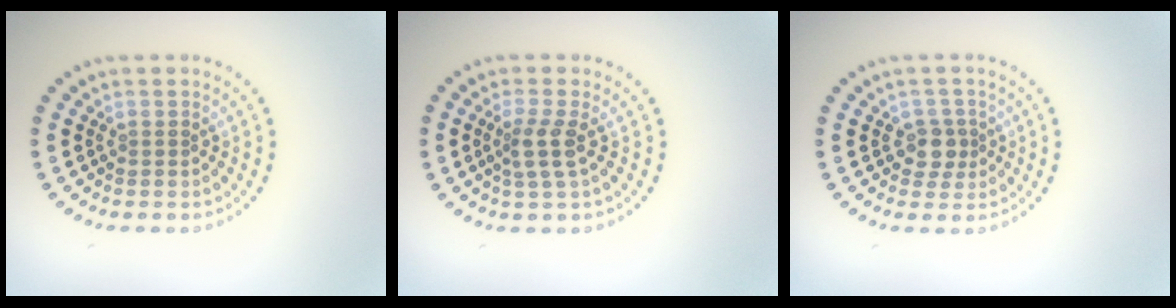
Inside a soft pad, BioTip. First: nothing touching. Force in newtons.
{"total": 2.2, "press": 1.8, "slide": 1.3}
{"total": 1.9, "press": 1.7, "slide": 0.9}